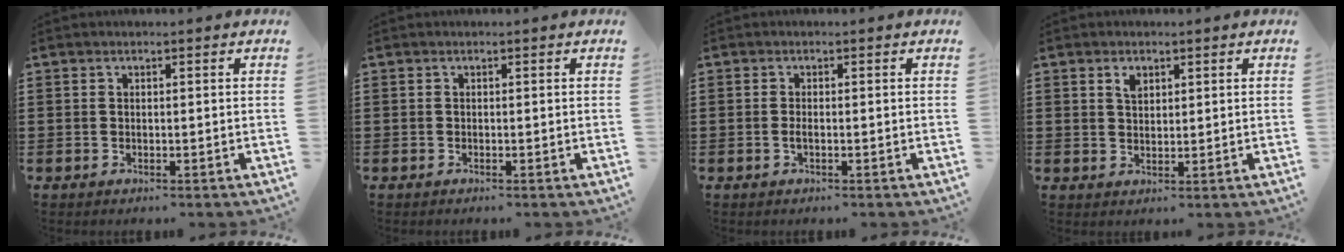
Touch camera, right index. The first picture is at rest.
{"total": 0.0}
{"total": 0.9, "force": [-0.3, 0.2, 0.8], "torque": [-0.017, -0.001, -0.005]}
{"total": 2.0, "force": [1.2, 1.1, 1.1], "torque": [-0.025, 0.004, 0.022]}